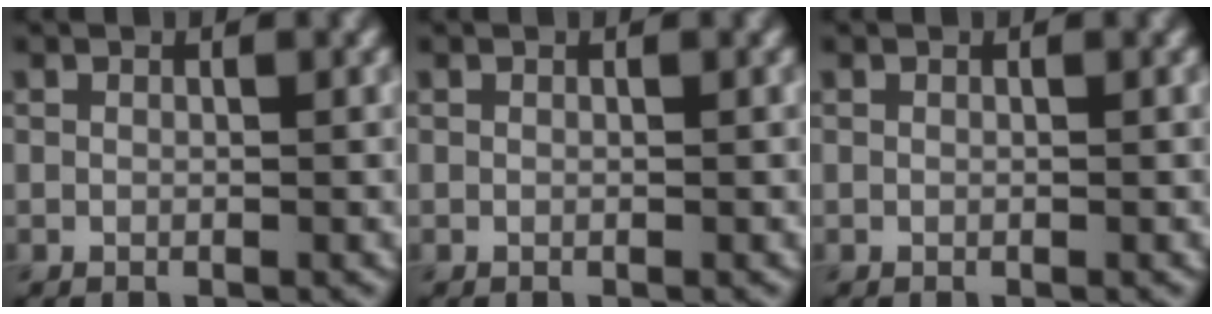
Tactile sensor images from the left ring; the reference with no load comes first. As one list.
[{"total": 0.0}, {"total": 0.0}]